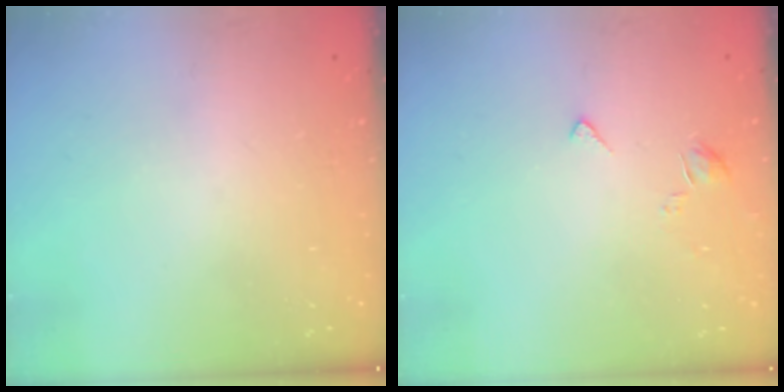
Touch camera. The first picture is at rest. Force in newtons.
{"total": 2.7, "press": 2.7, "slide": 0.5}